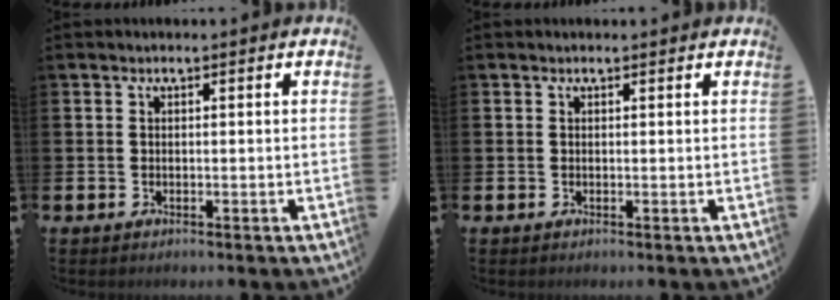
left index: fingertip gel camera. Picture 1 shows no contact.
{"total": 0.0}